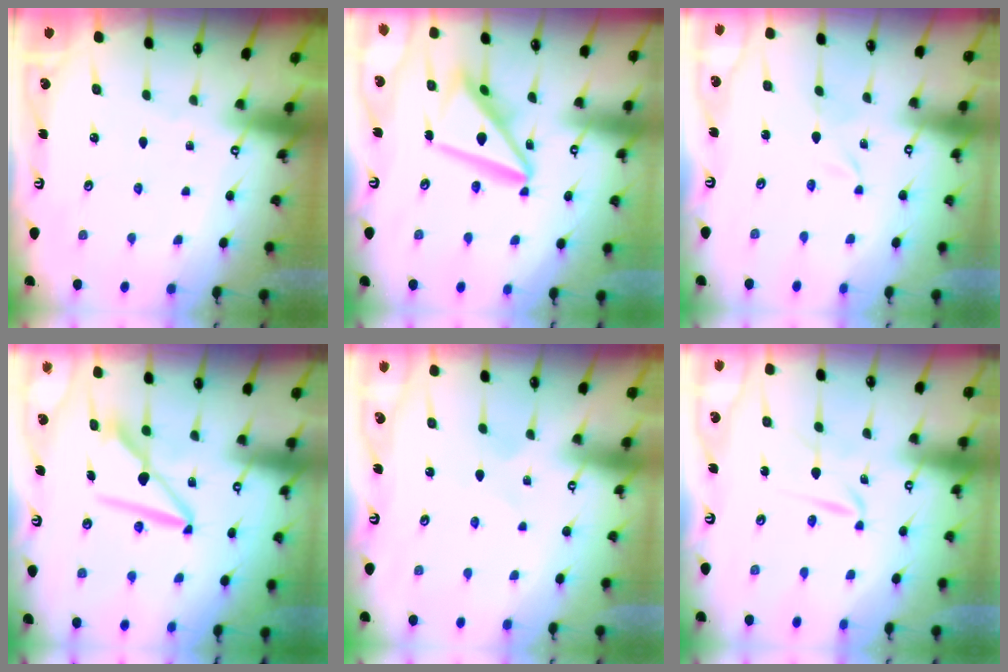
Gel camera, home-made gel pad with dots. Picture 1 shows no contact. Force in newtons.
{"total": 15.9, "press": 15.8, "slide": 1.8}
{"total": 1.7, "press": 1.6, "slide": 0.1}
{"total": 11.0, "press": 10.9, "slide": 0.6}
{"total": 2.8, "press": 2.8, "slide": 0.4}
{"total": 5.8, "press": 5.8, "slide": 0.5}